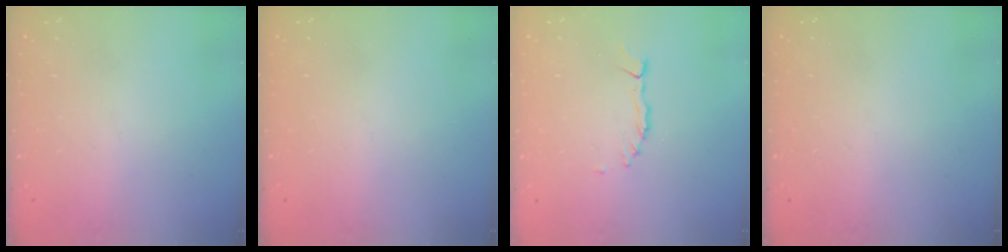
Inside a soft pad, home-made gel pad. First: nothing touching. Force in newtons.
{"total": 0.0}
{"total": 0.9, "press": 0.9, "slide": 0.1}
{"total": 0.0}